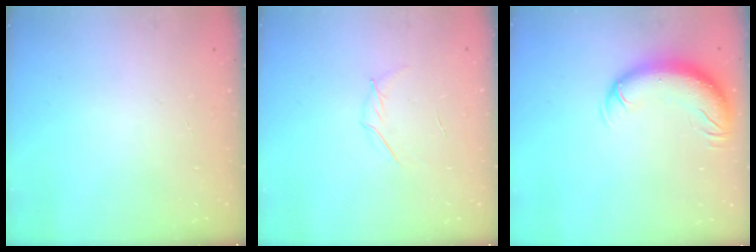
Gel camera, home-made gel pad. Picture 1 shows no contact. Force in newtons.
{"total": 4.1, "press": 3.9, "slide": 1.1}
{"total": 12.4, "press": 12.0, "slide": 3.3}